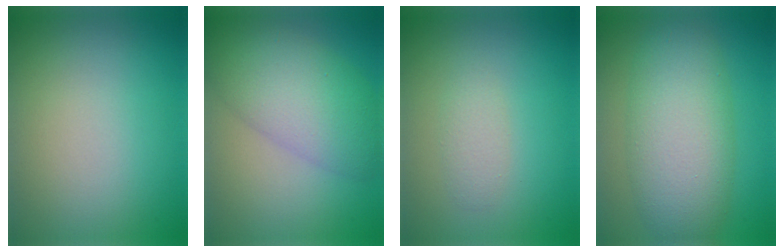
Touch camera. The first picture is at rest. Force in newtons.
{"total": 7.6, "press": 7.6, "slide": 0.2}
{"total": 1.4, "press": 1.4, "slide": 0.1}
{"total": 7.8, "press": 7.8, "slide": 0.2}